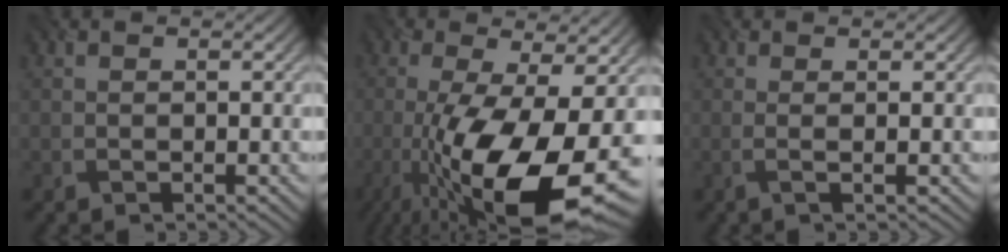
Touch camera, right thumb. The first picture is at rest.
{"total": 18.2, "force": [-6.3, 6.4, 15.9], "torque": [-0.306, -0.031, -0.102]}
{"total": 2.0, "force": [0.0, 0.3, 2.0], "torque": [-0.038, 0.003, -0.011]}